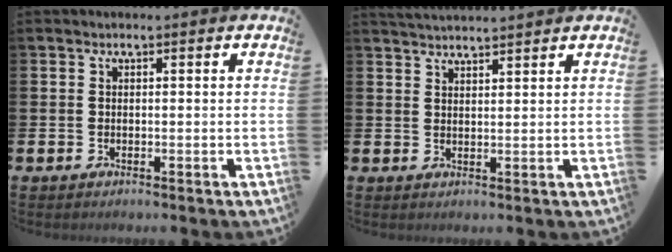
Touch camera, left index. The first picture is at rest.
{"total": 3.0, "force": [3.0, 0.1, 0.2], "torque": [-0.007, -0.013, 0.054]}